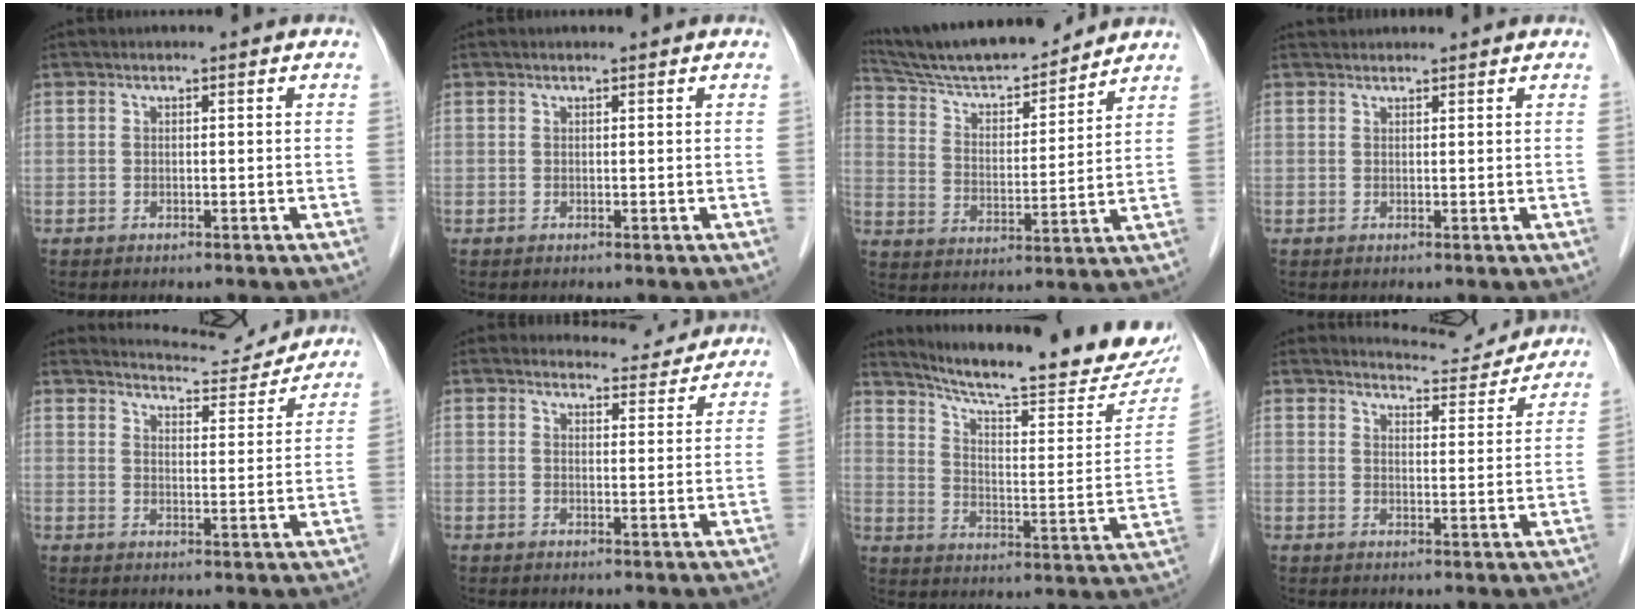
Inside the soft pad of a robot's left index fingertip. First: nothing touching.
{"total": 0.6, "force": [0.6, 0.0, 0.2], "torque": [-0.006, 0.004, 0.008]}
{"total": 16.5, "force": [15.3, 2.2, 5.8], "torque": [-0.105, 0.007, 0.258]}
{"total": 2.5, "force": [2.4, 0.4, 0.2], "torque": [-0.008, 0.028, 0.039]}
{"total": 9.0, "force": [8.9, 1.1, 0.3], "torque": [-0.005, -0.003, 0.114]}
{"total": 5.3, "force": [5.1, 1.2, -0.3], "torque": [0.007, -0.002, 0.054]}
{"total": 23.9, "force": [21.0, 2.7, 11.2], "torque": [-0.169, -0.043, 0.280]}
{"total": 7.2, "force": [7.1, 0.8, -0.3], "torque": [0.002, -0.006, 0.089]}